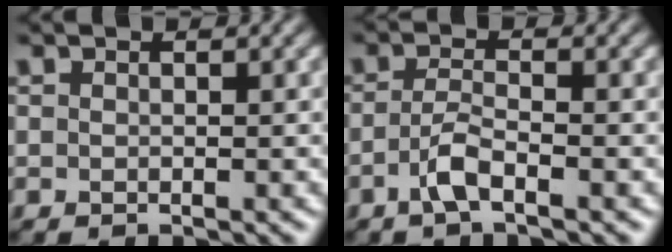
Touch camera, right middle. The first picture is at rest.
{"total": 2.4, "force": [-1.3, 0.6, 2.0], "torque": [-0.043, 0.005, -0.033]}